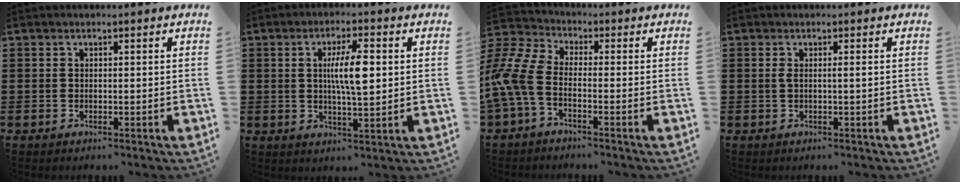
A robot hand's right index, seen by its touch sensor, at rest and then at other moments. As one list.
[{"total": 7.2, "force": [1.1, 1.8, 6.9], "torque": [-0.137, 0.005, 0.013]}, {"total": 7.3, "force": [-2.6, 3.5, 5.8], "torque": [-0.169, -0.019, -0.061]}, {"total": 1.2, "force": [0.0, -0.1, 1.2], "torque": [-0.024, -0.001, -0.001]}]